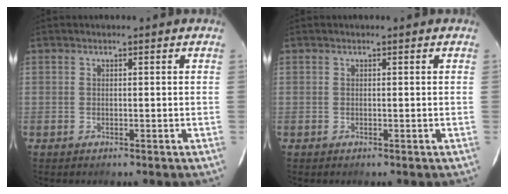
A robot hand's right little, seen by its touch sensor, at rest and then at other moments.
{"total": 0.0}